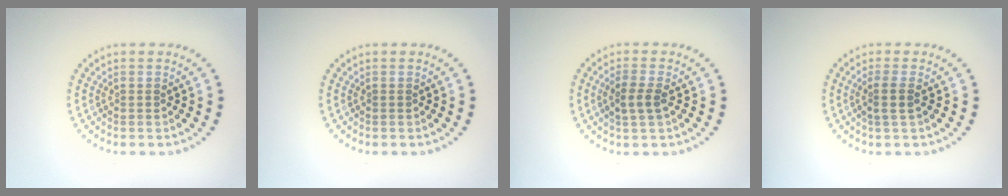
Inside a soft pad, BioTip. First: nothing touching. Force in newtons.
{"total": 0.0}
{"total": 2.0, "press": 2.0, "slide": 0.6}
{"total": 1.7, "press": 1.4, "slide": 0.9}